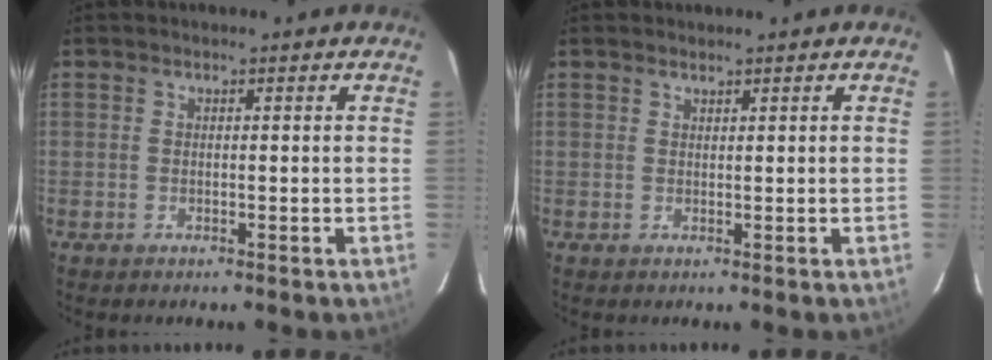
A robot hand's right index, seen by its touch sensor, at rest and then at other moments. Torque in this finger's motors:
{"motor_torque": [-0.08, 0.05, -0.03, 0.00]}